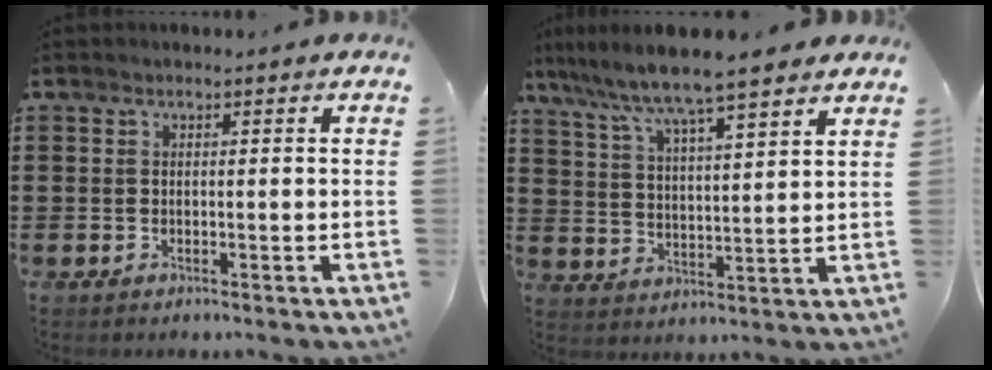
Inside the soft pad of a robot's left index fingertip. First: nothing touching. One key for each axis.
{"total": 6.8, "fx": 6.0, "fy": 0.0, "fz": 3.3, "tx": -0.091, "ty": -0.034, "tz": 0.097}